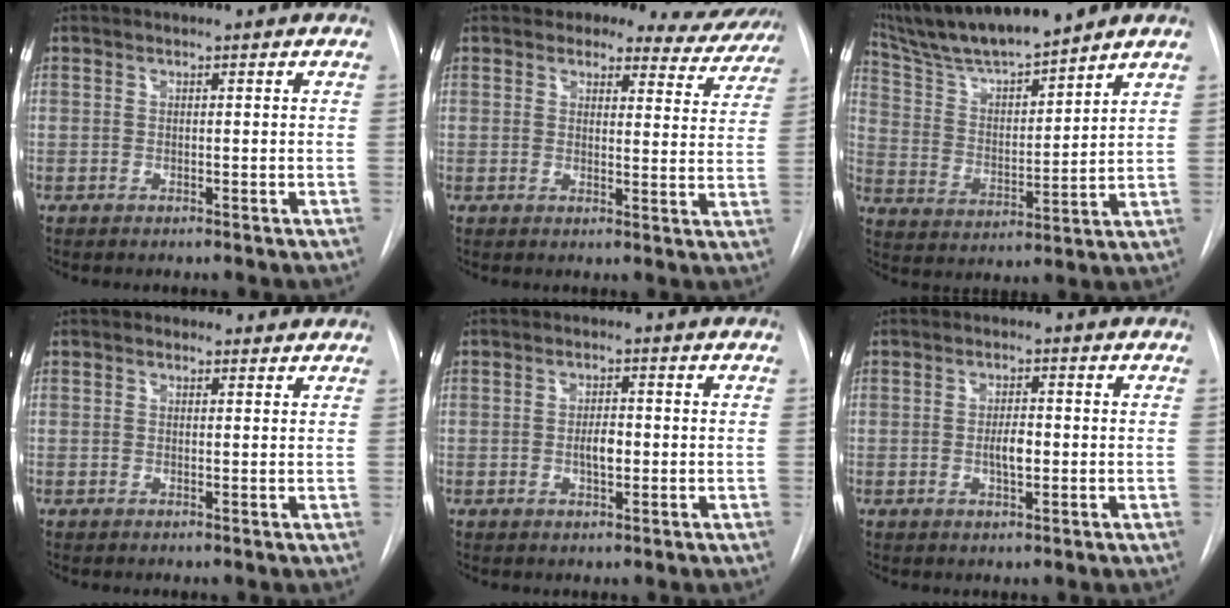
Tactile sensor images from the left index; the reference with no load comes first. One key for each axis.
{"total": 10.7, "fx": 9.9, "fy": 3.9, "fz": 1.2, "tx": 0.020, "ty": -0.015, "tz": 0.088}
{"total": 13.8, "fx": 12.2, "fy": 0.3, "fz": 6.3, "tx": -0.118, "ty": 0.009, "tz": 0.230}
{"total": 1.8, "fx": 1.3, "fy": 1.2, "fz": 0.4, "tx": -0.007, "ty": 0.011, "tz": 0.014}
{"total": 2.8, "fx": -0.3, "fy": 1.1, "fz": 2.5, "tx": -0.044, "ty": 0.002, "tz": -0.003}
{"total": 3.0, "fx": -0.3, "fy": 1.0, "fz": 2.8, "tx": -0.049, "ty": 0.001, "tz": -0.003}